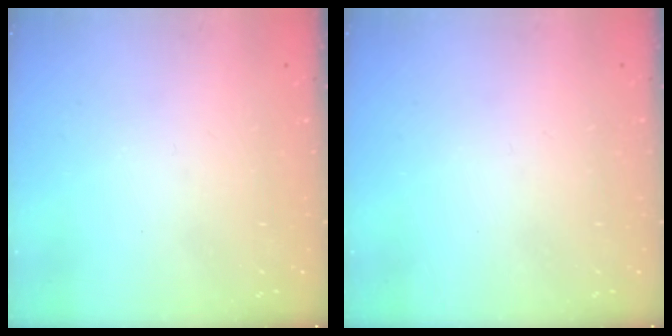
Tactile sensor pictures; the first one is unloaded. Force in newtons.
{"total": 0.0}